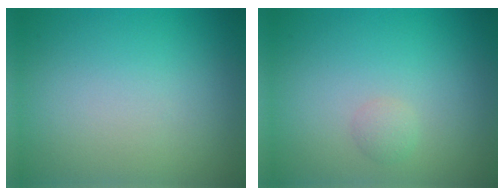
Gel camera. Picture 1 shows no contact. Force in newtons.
{"total": 0.9, "press": 0.9, "slide": 0.1}